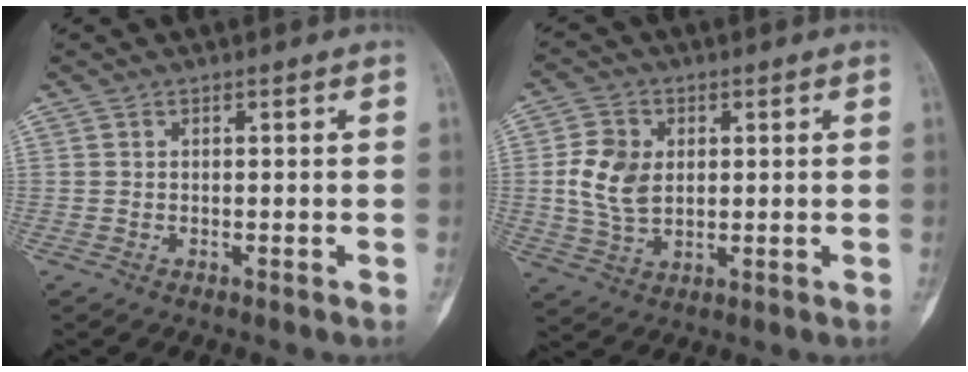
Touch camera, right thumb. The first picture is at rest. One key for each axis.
{"total": 8.7, "fx": 1.0, "fy": 6.2, "fz": 6.1, "tx": -0.108, "ty": -0.003, "tz": 0.026}